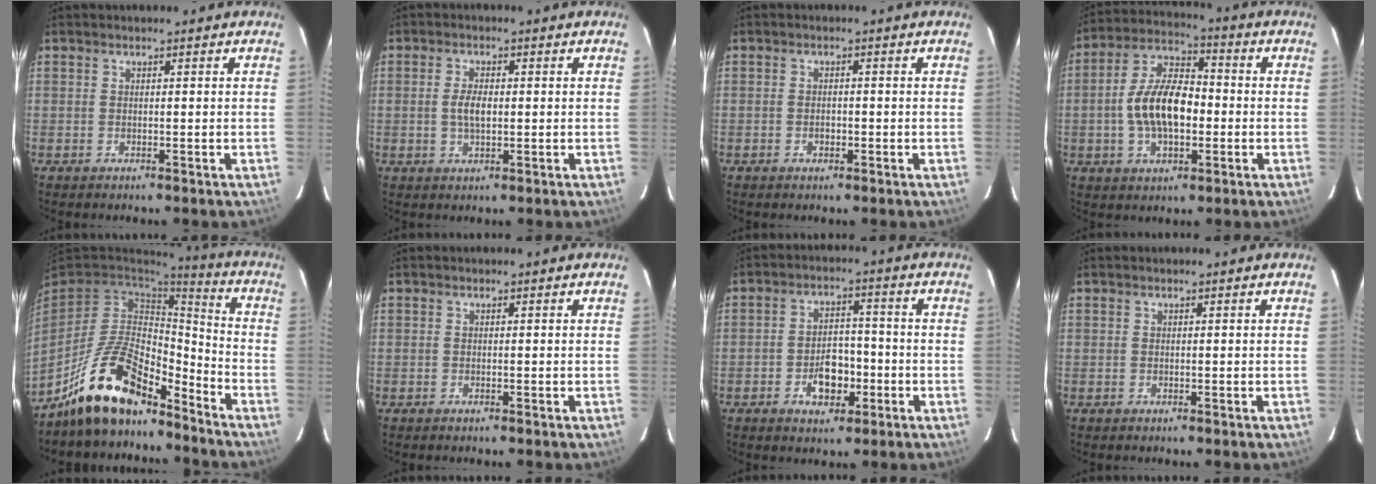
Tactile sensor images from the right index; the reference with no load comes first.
{"total": 3.5, "force": [-0.1, 1.6, 3.1], "torque": [-0.060, 0.002, 0.001]}
{"total": 1.6, "force": [-0.7, 1.2, 0.7], "torque": [-0.012, 0.003, -0.009]}
{"total": 12.6, "force": [-1.8, 6.5, 10.7], "torque": [-0.209, 0.017, -0.032]}
{"total": 16.1, "force": [-12.1, 6.0, 8.7], "torque": [-0.187, 0.010, -0.217]}
{"total": 0.0}
{"total": 7.0, "force": [-2.9, 4.5, 4.5], "torque": [-0.083, 0.013, -0.037]}
{"total": 0.0}